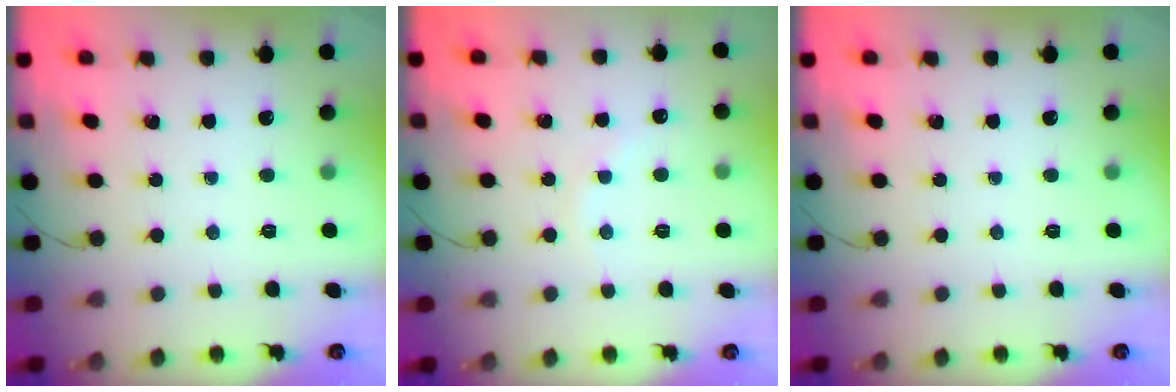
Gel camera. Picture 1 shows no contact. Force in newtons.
{"total": 4.0, "press": 3.8, "slide": 1.4}
{"total": 0.0}